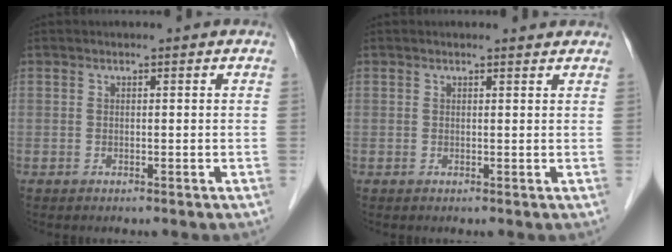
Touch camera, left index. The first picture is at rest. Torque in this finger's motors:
{"motor_torque": [0.56, -0.44, 0.00, -0.01]}